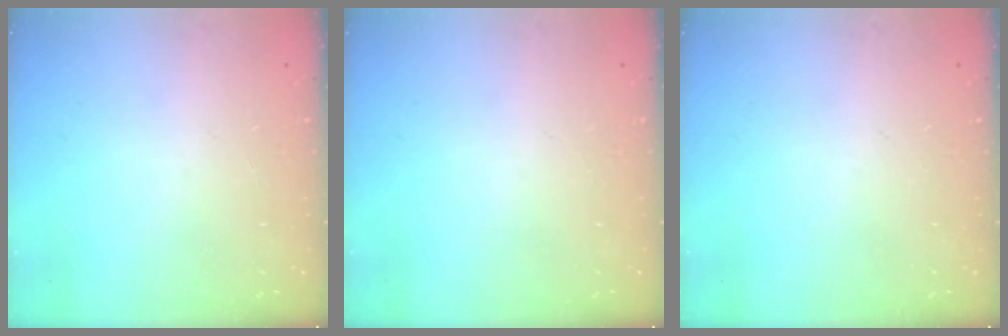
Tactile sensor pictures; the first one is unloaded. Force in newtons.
{"total": 0.0}
{"total": 0.0}